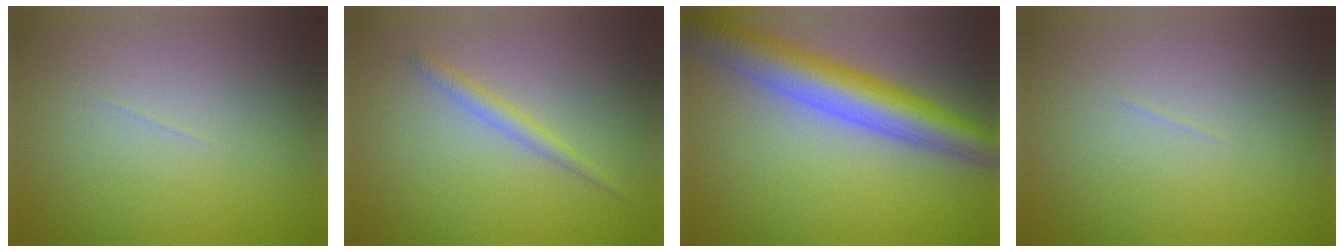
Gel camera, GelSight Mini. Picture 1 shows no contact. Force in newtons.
{"total": 1.4, "press": 1.4, "slide": 0.1}
{"total": 7.7, "press": 7.7, "slide": 0.4}
{"total": 0.0}